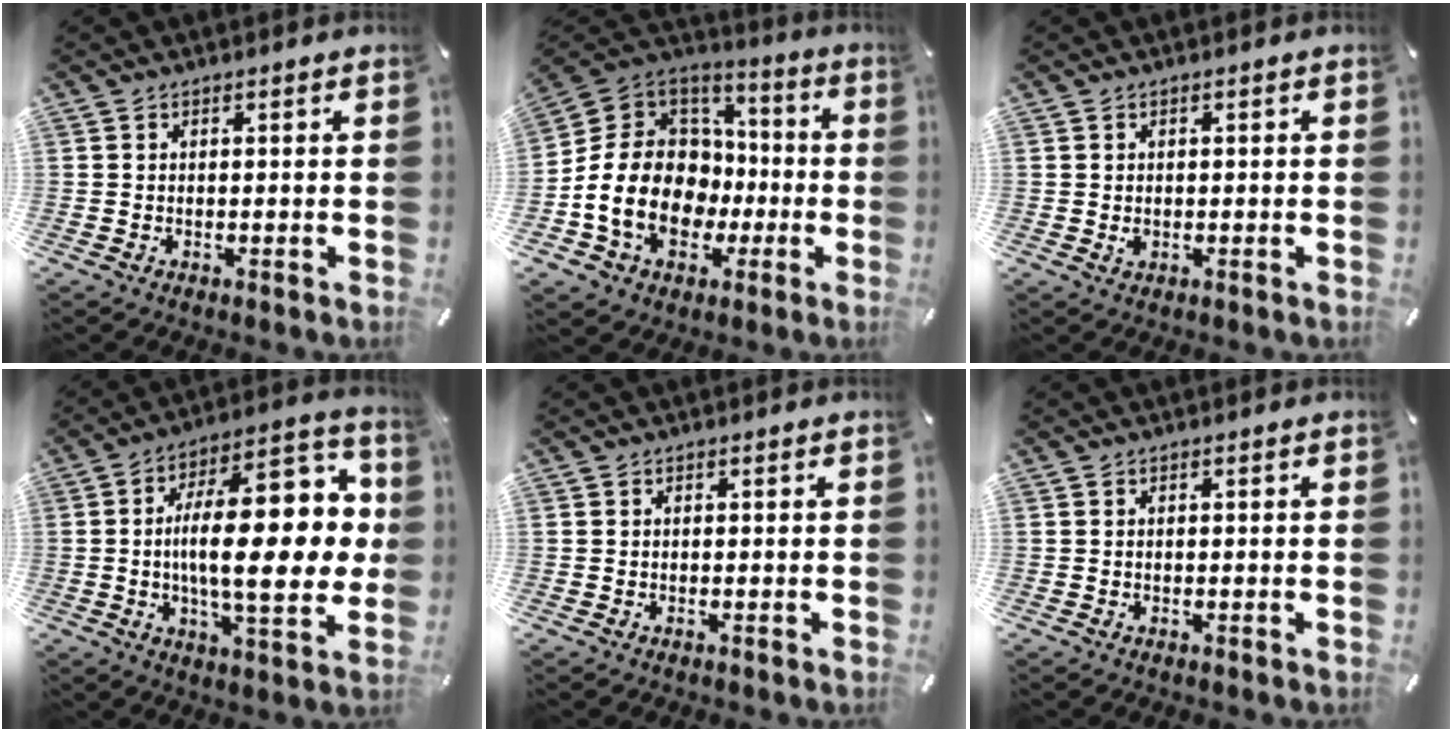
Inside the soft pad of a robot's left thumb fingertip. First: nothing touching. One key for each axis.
{"total": 18.7, "fx": -4.3, "fy": 15.0, "fz": 10.3, "tx": -0.228, "ty": 0.011, "tz": -0.067}
{"total": 1.3, "fx": 0.0, "fy": 1.1, "fz": 0.7, "tx": -0.014, "ty": 0.003, "tz": -0.001}
{"total": 24.7, "fx": 1.1, "fy": 10.5, "fz": 22.3, "tx": -0.349, "ty": -0.015, "tz": 0.015}
{"total": 0.0}
{"total": 0.0}